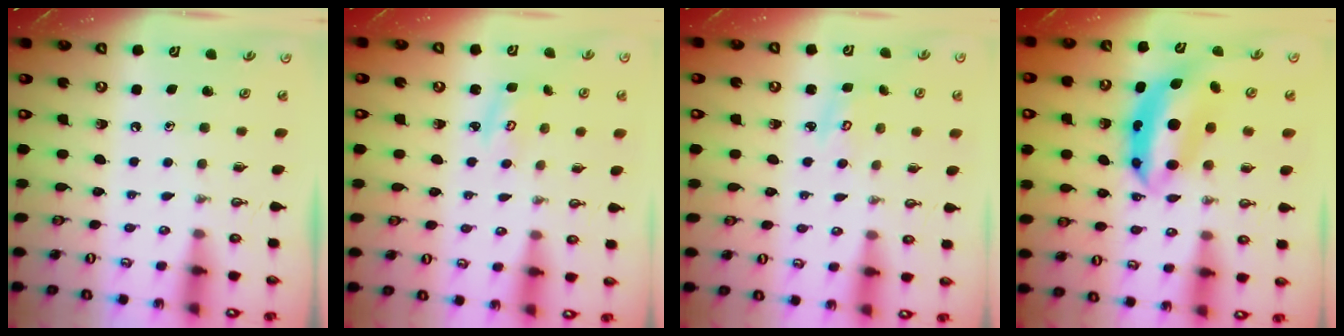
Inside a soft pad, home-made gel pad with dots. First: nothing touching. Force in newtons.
{"total": 3.1, "press": 3.1, "slide": 0.4}
{"total": 3.0, "press": 3.0, "slide": 0.3}
{"total": 9.7, "press": 9.6, "slide": 1.2}